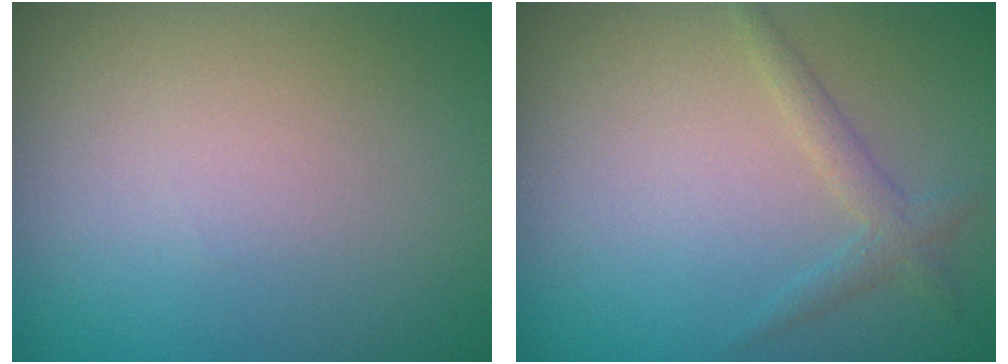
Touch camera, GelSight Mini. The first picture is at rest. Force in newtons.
{"total": 1.6, "press": 1.6, "slide": 0.1}